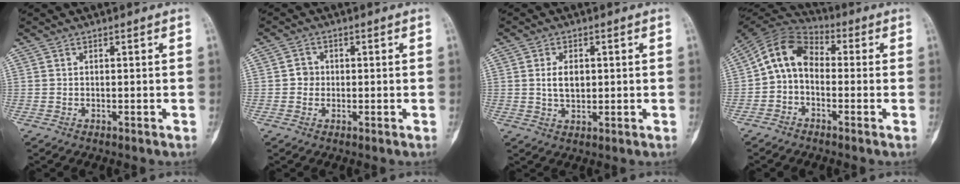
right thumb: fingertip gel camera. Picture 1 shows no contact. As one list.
[{"total": 2.2, "force": [-0.1, 2.1, 0.7], "torque": [0.002, 0.007, -0.005]}, {"total": 4.4, "force": [0.6, 2.7, 3.3], "torque": [-0.049, -0.003, 0.014]}, {"total": 9.8, "force": [-0.5, 7.1, 6.8], "torque": [-0.104, 0.036, -0.030]}]